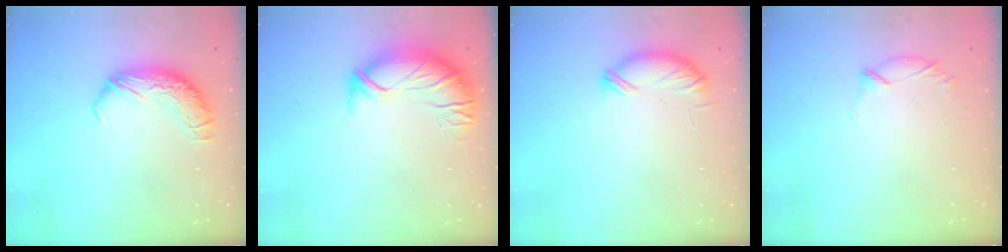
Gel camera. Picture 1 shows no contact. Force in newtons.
{"total": 2.7, "press": 1.2, "slide": 2.4}
{"total": 5.9, "press": 5.9, "slide": 0.4}
{"total": 5.9, "press": 5.8, "slide": 0.9}